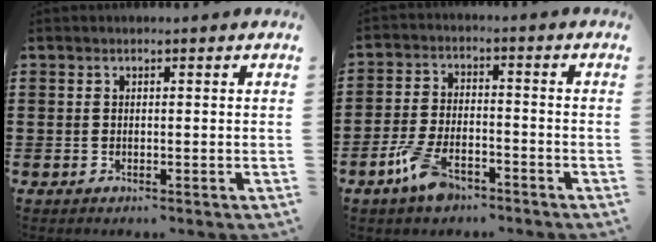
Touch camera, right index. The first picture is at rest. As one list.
[{"total": 6.9, "force": [-4.7, 2.8, 4.3], "torque": [-0.100, 0.003, -0.090]}]